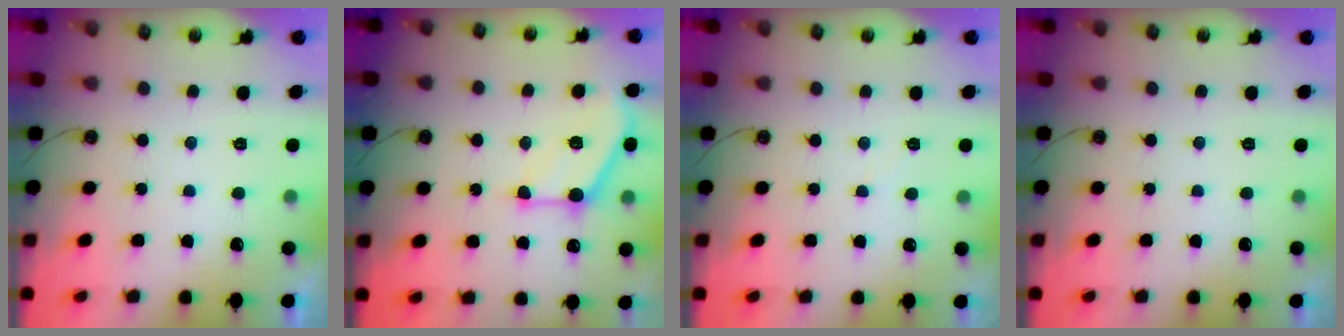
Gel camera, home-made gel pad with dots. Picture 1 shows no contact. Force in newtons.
{"total": 13.3, "press": 13.3, "slide": 0.5}
{"total": 2.4, "press": 2.4, "slide": 0.4}
{"total": 1.0, "press": 0.4, "slide": 1.0}